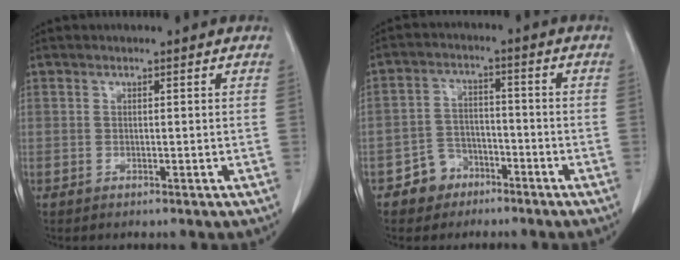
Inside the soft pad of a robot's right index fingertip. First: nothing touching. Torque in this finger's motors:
{"motor_torque": [0.00, -0.21, -0.25, -0.11]}